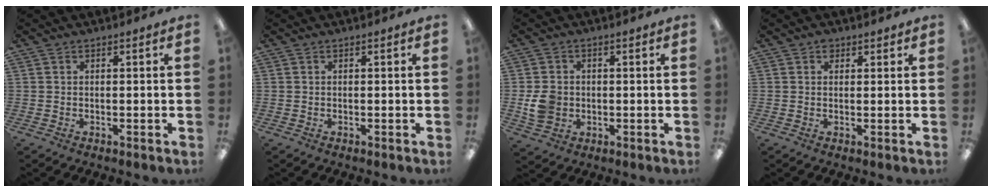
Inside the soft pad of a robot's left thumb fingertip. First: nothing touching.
{"total": 0.0}
{"total": 6.3, "force": [-0.6, 5.5, 3.0], "torque": [-0.037, 0.005, -0.009]}
{"total": 1.6, "force": [1.0, 1.1, 0.6], "torque": [-0.004, -0.002, 0.017]}